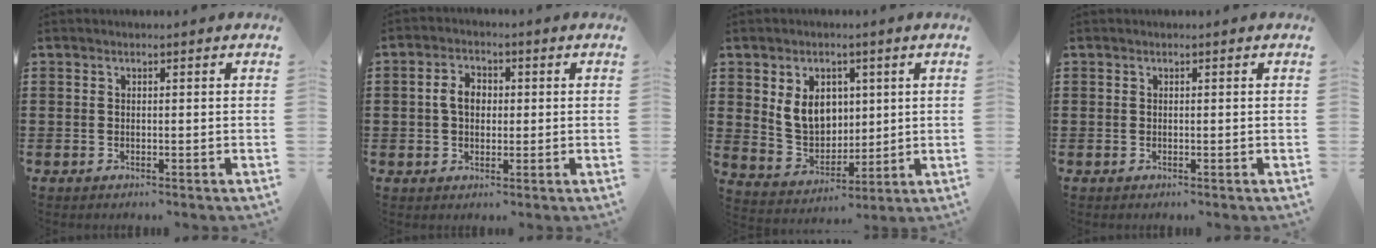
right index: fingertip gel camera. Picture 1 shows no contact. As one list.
[{"total": 3.9, "force": [0.2, 2.7, 2.8], "torque": [-0.062, 0.012, 0.000]}, {"total": 7.5, "force": [1.9, 5.9, 4.2], "torque": [-0.093, 0.007, 0.034]}, {"total": 0.0}]